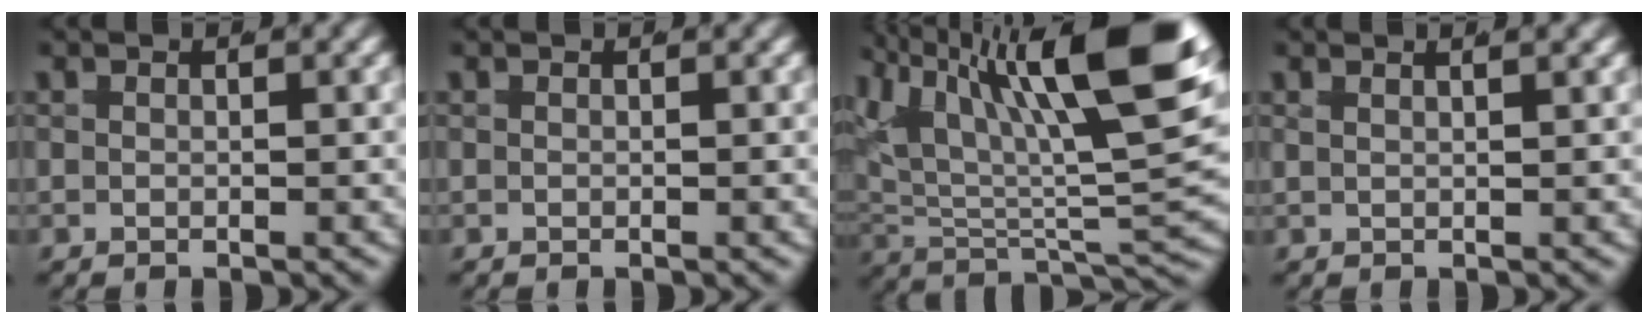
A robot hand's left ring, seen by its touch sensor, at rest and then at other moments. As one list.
[{"total": 0.0}, {"total": 14.7, "force": [4.8, 6.7, 12.1], "torque": [-0.195, 0.010, 0.065]}, {"total": 2.0, "force": [1.5, 0.5, 1.2], "torque": [-0.011, 0.012, 0.020]}]